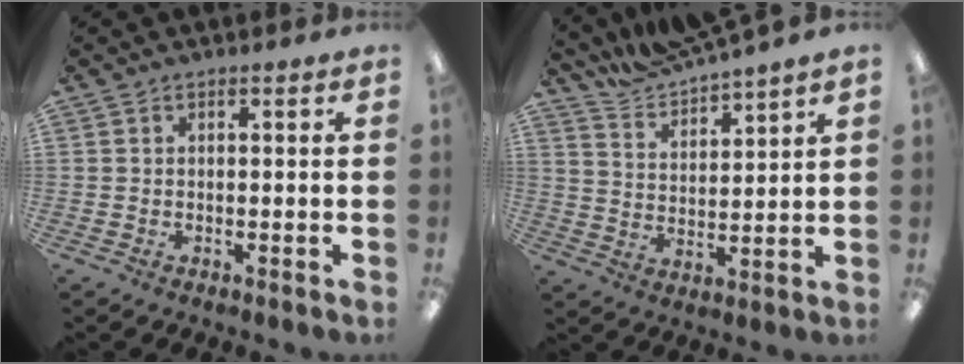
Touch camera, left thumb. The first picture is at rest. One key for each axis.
{"total": 8.4, "fx": 8.2, "fy": -0.3, "fz": 1.3, "tx": -0.053, "ty": -0.058, "tz": 0.153}